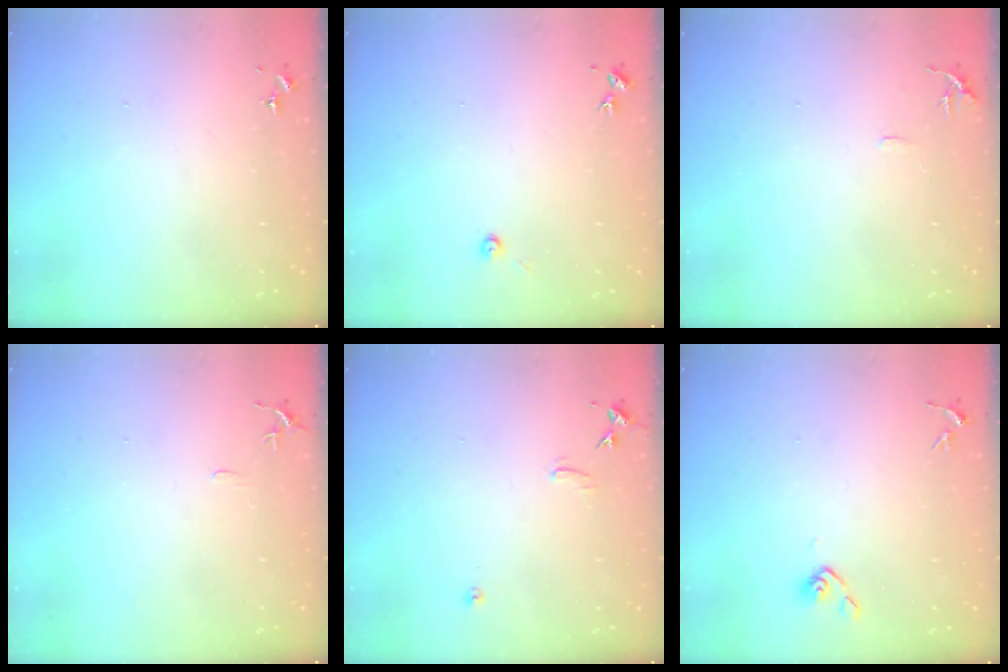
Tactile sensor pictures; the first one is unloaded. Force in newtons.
{"total": 3.2, "press": 3.2, "slide": 0.3}
{"total": 6.0, "press": 5.9, "slide": 0.7}
{"total": 5.3, "press": 5.2, "slide": 0.6}
{"total": 7.5, "press": 7.5, "slide": 0.6}
{"total": 4.2, "press": 4.1, "slide": 1.1}